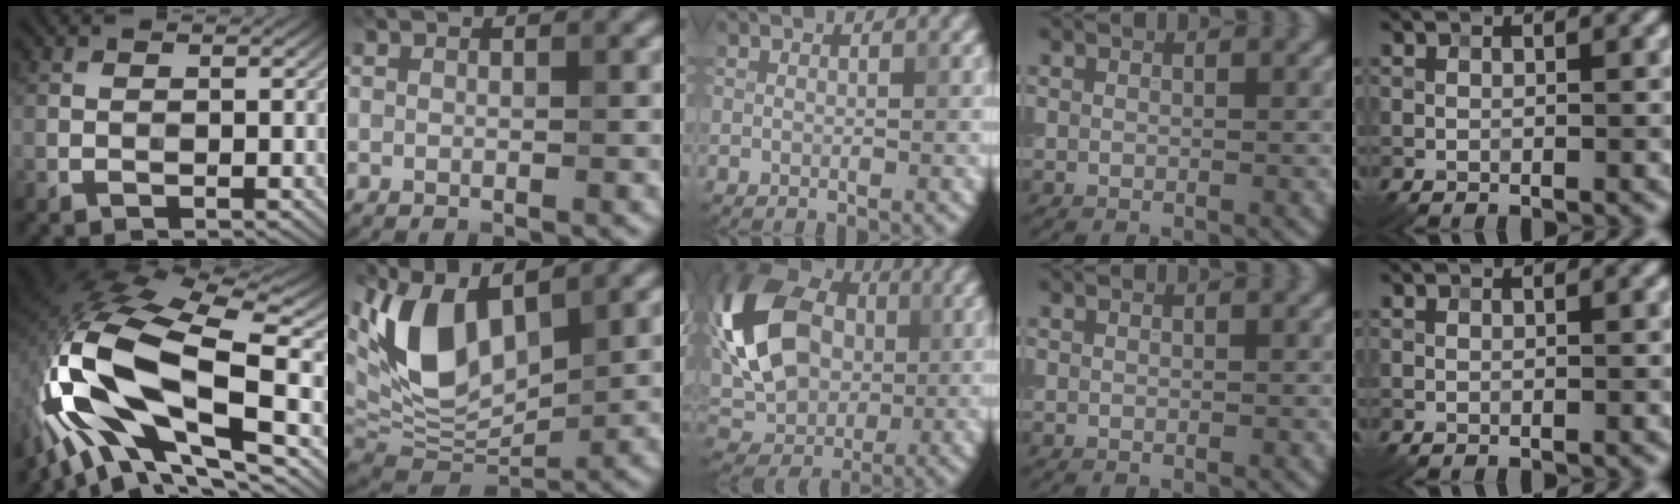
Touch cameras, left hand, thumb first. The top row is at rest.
{"thumb": {"total": 19.1, "force": [-4.3, 9.1, 16.2], "torque": [-0.343, -0.010, -0.080]}, "index": {"total": 10.4, "force": [3.6, 5.5, 8.1], "torque": [-0.175, 0.001, 0.062]}, "middle": {"total": 13.3, "force": [2.1, 9.4, 9.1], "torque": [-0.201, 0.024, 0.026]}}